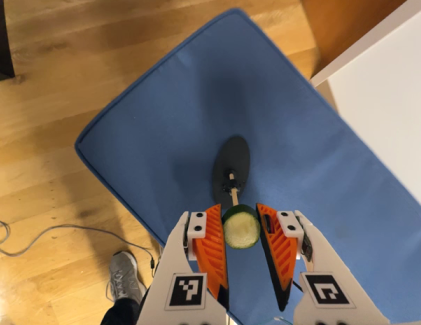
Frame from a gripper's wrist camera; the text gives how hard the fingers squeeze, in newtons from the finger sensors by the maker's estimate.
{"total": 9.6, "left": 9.5, "right": 9.6}